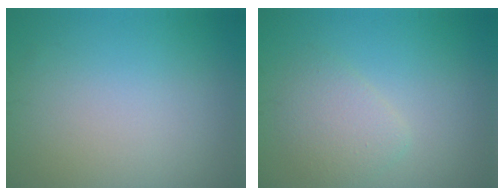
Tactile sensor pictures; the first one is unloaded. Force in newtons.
{"total": 2.5, "press": 2.5, "slide": 0.1}